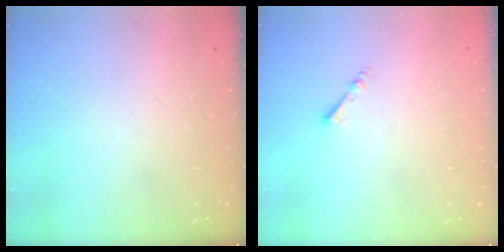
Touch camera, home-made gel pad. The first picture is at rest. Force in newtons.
{"total": 2.2, "press": 2.1, "slide": 0.4}